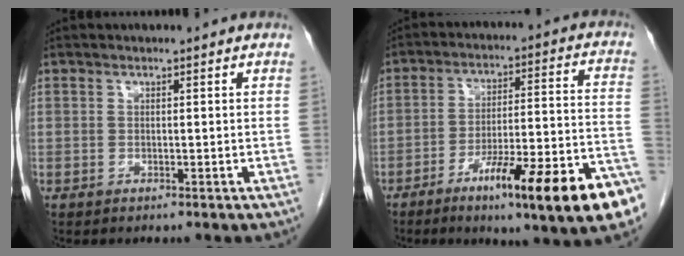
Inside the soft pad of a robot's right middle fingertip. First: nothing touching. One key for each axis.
{"total": 19.9, "fx": -11.2, "fy": 1.1, "fz": 16.3, "tx": -0.186, "ty": -0.003, "tz": -0.168}